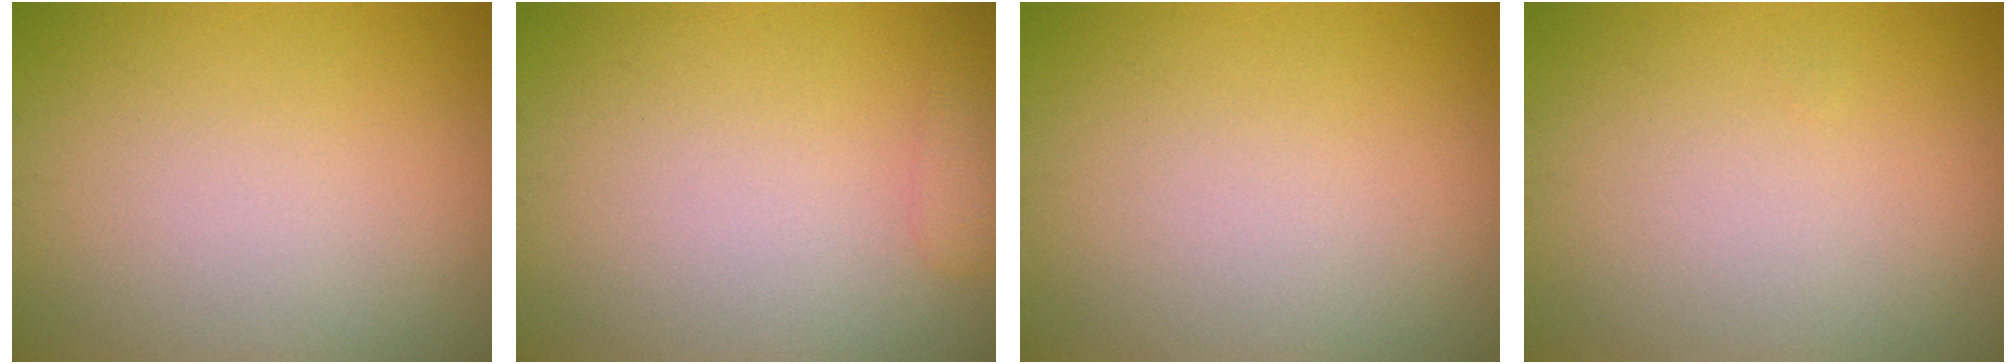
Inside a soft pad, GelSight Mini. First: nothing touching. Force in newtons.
{"total": 1.5, "press": 1.5, "slide": 0.1}
{"total": 0.0}
{"total": 0.0}